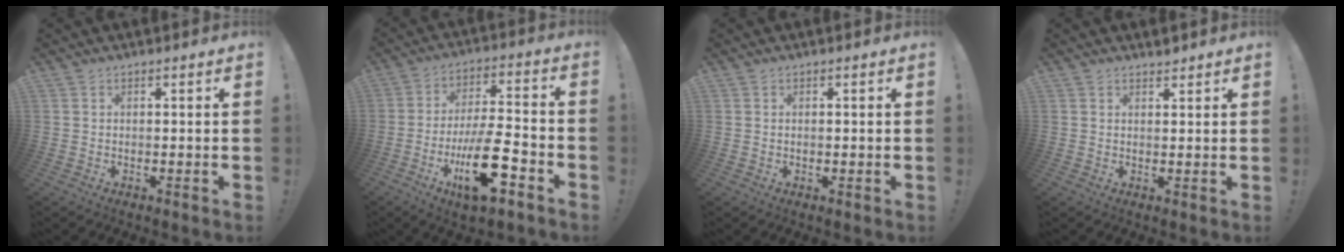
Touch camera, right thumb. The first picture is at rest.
{"total": 18.3, "force": [-7.6, 6.3, 15.4], "torque": [-0.265, 0.040, -0.117]}
{"total": 0.5, "force": [0.0, 0.4, 0.4], "torque": [-0.012, 0.005, 0.001]}
{"total": 1.7, "force": [1.6, 0.5, 0.3], "torque": [0.013, -0.015, 0.026]}